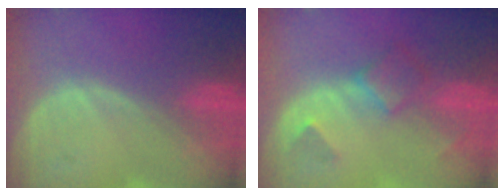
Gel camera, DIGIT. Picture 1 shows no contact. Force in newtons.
{"total": 4.9, "press": 4.3, "slide": 2.3}